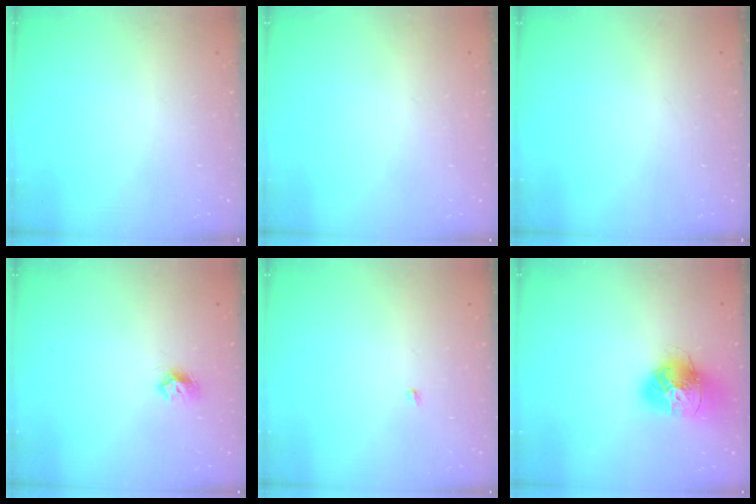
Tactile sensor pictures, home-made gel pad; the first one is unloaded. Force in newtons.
{"total": 0.9, "press": 0.9, "slide": 0.1}
{"total": 0.0}
{"total": 7.1, "press": 7.1, "slide": 0.5}
{"total": 1.9, "press": 1.9, "slide": 0.3}
{"total": 18.0, "press": 17.9, "slide": 1.7}